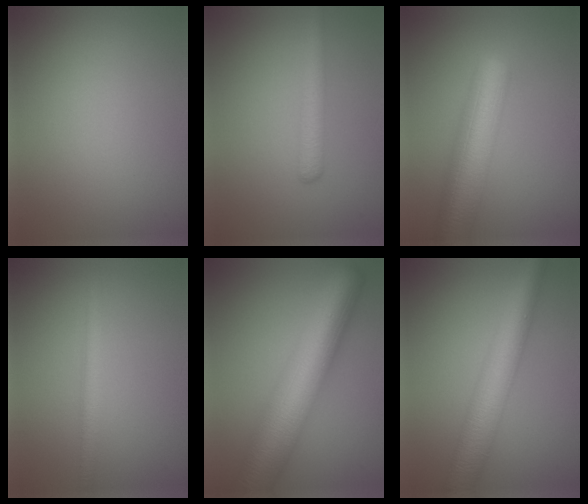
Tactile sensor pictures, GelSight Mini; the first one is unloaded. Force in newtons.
{"total": 2.5, "press": 2.5, "slide": 0.1}
{"total": 8.4, "press": 8.4, "slide": 0.3}
{"total": 2.2, "press": 2.2, "slide": 0.0}
{"total": 11.8, "press": 11.8, "slide": 0.3}
{"total": 7.4, "press": 7.4, "slide": 0.1}